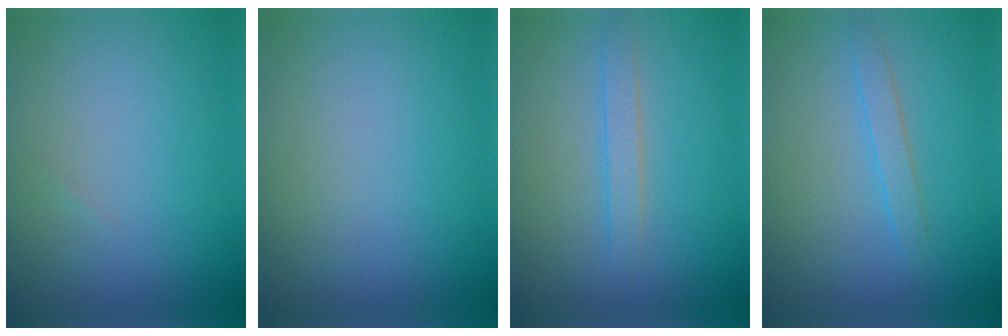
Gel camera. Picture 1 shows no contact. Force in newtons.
{"total": 0.0}
{"total": 1.7, "press": 1.7, "slide": 0.0}
{"total": 1.5, "press": 1.5, "slide": 0.0}